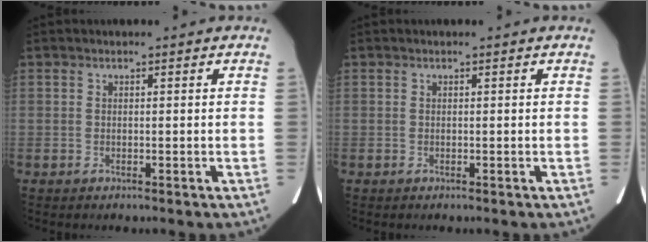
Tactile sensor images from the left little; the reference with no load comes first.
{"total": 0.0}